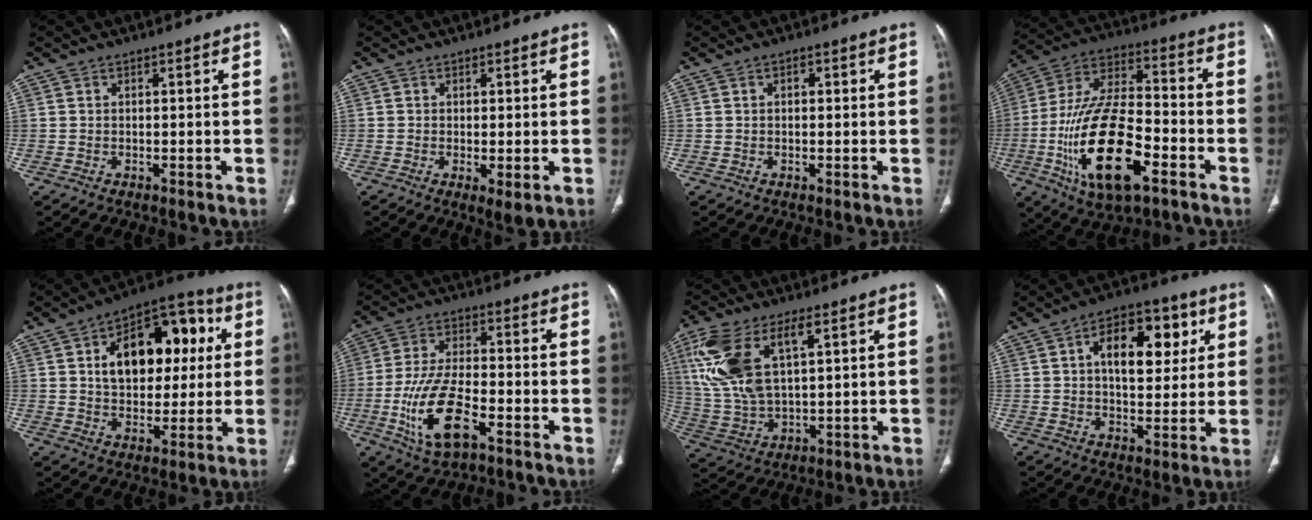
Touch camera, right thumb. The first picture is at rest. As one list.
[{"total": 2.8, "force": [-0.6, 0.8, 2.6], "torque": [-0.049, -0.013, -0.010]}, {"total": 1.2, "force": [0.4, 0.7, 0.9], "torque": [-0.013, 0.002, 0.006]}, {"total": 22.6, "force": [-8.3, 9.7, 18.7], "torque": [-0.357, 0.032, -0.142]}, {"total": 19.4, "force": [4.4, 11.8, 14.8], "torque": [-0.170, 0.020, 0.066]}, {"total": 13.4, "force": [-5.4, 5.5, 11.0], "torque": [-0.220, 0.016, -0.096]}, {"total": 16.1, "force": [5.9, 7.4, 12.9], "torque": [-0.285, -0.008, 0.123]}, {"total": 14.5, "force": [4.4, 8.0, 11.2], "torque": [-0.128, 0.003, 0.065]}]